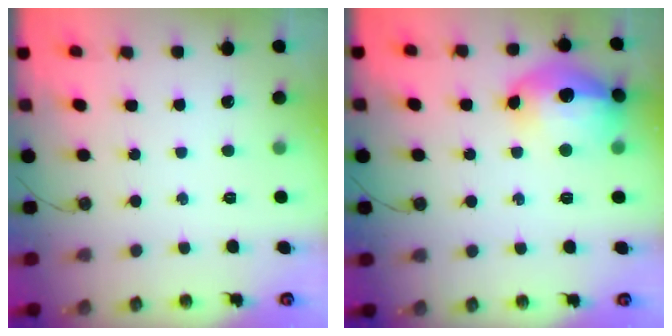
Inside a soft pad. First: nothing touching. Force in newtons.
{"total": 18.8, "press": 18.8, "slide": 1.1}